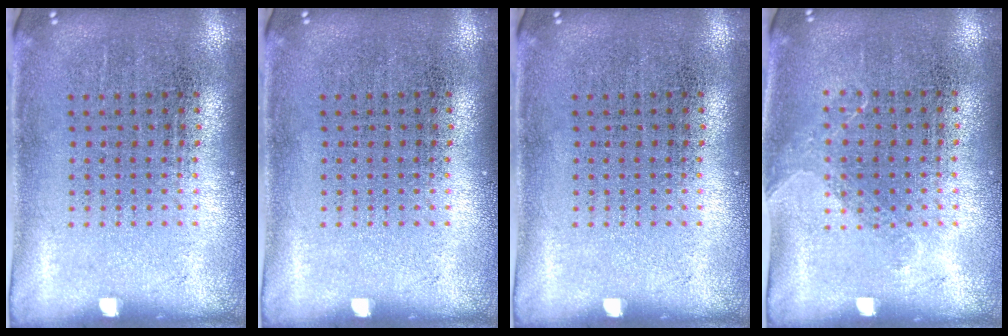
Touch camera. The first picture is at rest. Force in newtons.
{"total": 0.0}
{"total": 0.0}
{"total": 1.0, "press": 0.8, "slide": 0.6}